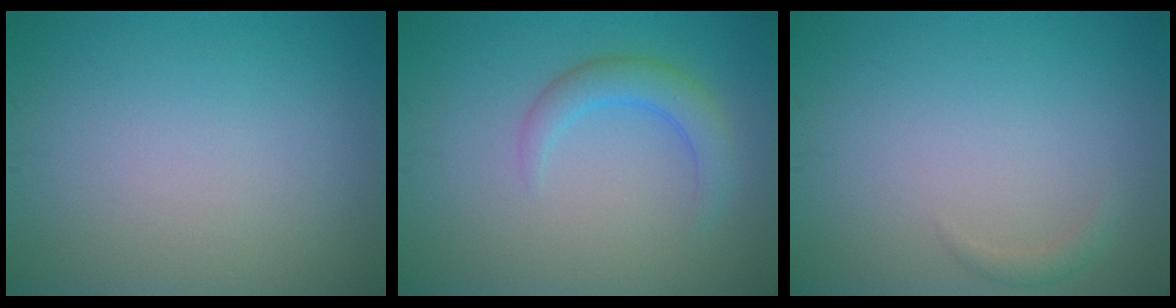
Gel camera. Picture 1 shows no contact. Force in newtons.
{"total": 2.6, "press": 2.6, "slide": 0.1}
{"total": 0.9, "press": 0.9, "slide": 0.1}